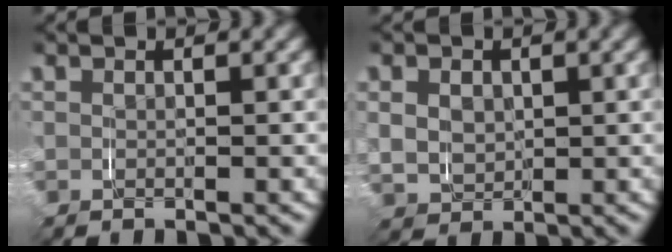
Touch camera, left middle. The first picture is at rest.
{"total": 2.0, "force": [0.2, 1.9, 0.1], "torque": [-0.005, -0.015, 0.012]}